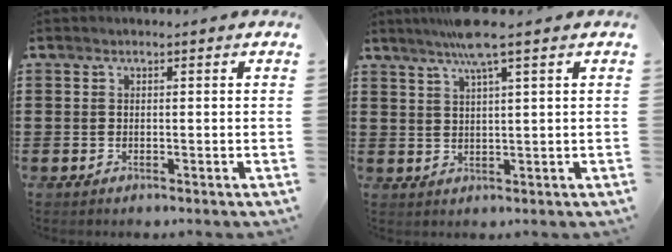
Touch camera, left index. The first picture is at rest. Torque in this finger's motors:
{"motor_torque": [1.71, -0.42, 0.49, 0.16]}